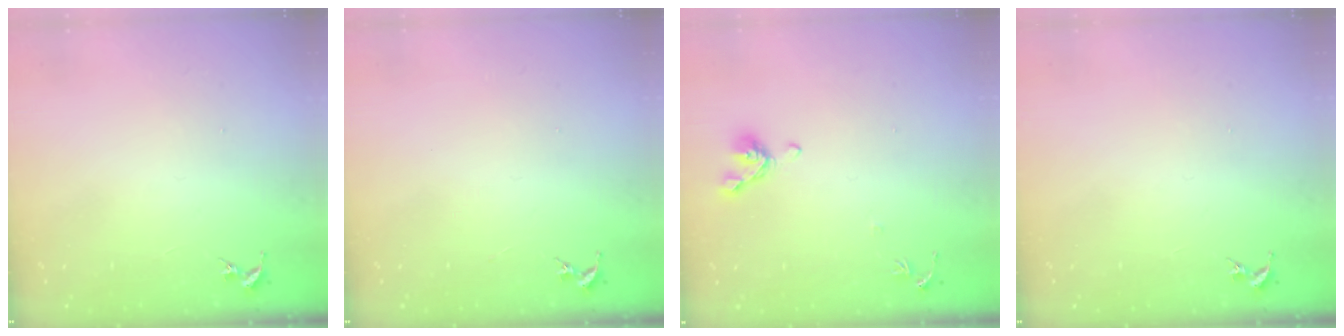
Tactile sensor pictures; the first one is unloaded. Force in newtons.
{"total": 0.0}
{"total": 7.3, "press": 7.1, "slide": 1.6}
{"total": 0.0}